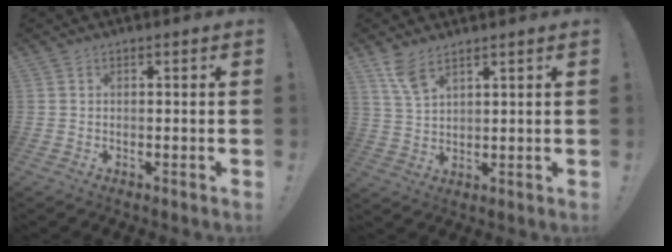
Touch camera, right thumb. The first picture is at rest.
{"total": 6.3, "force": [4.5, 2.0, 3.9], "torque": [-0.069, -0.024, 0.084]}